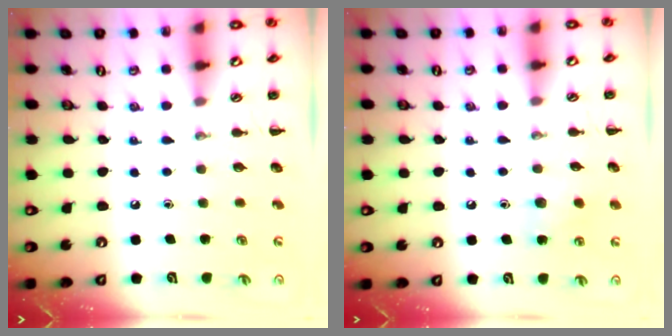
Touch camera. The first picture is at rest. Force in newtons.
{"total": 6.8, "press": 6.6, "slide": 1.9}